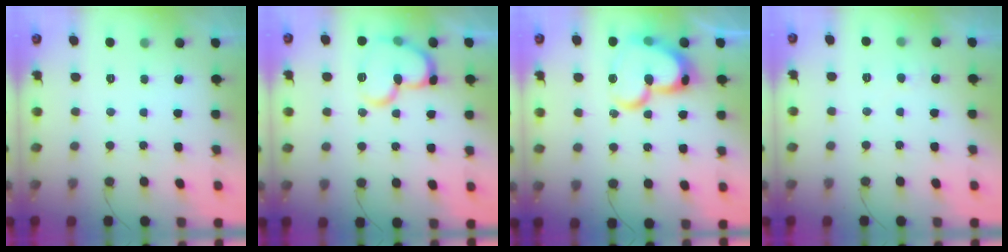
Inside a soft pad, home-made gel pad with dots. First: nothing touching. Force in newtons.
{"total": 15.6, "press": 15.4, "slide": 1.9}
{"total": 22.2, "press": 22.0, "slide": 2.5}
{"total": 4.8, "press": 4.8, "slide": 0.4}